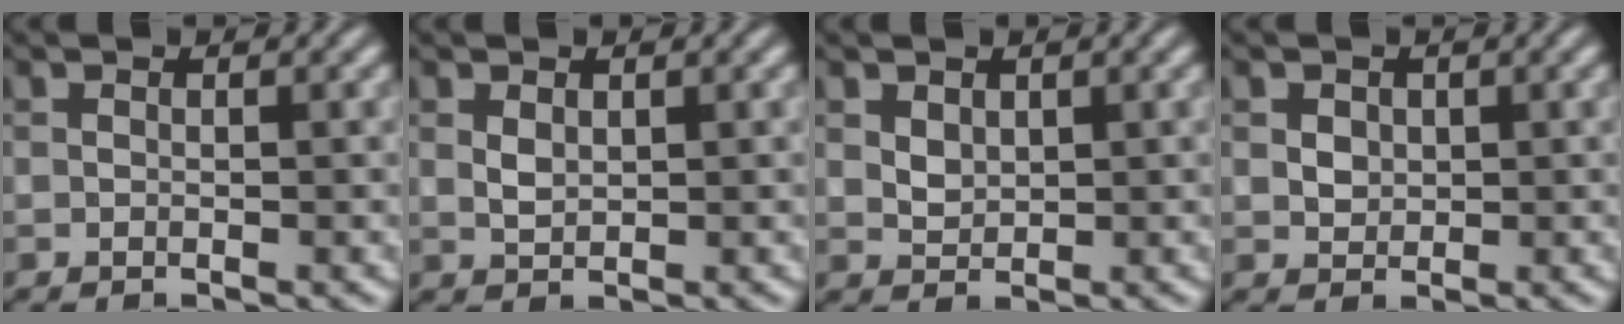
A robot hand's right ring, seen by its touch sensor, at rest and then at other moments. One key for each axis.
{"total": 1.1, "fx": 0.5, "fy": 0.7, "fz": 0.8, "tx": -0.019, "ty": -0.001, "tz": 0.014}
{"total": 1.4, "fx": 0.7, "fy": 1.0, "fz": 0.7, "tx": -0.014, "ty": -0.001, "tz": 0.016}
{"total": 1.5, "fx": 0.5, "fy": 1.2, "fz": 0.7, "tx": -0.013, "ty": 0.002, "tz": 0.008}